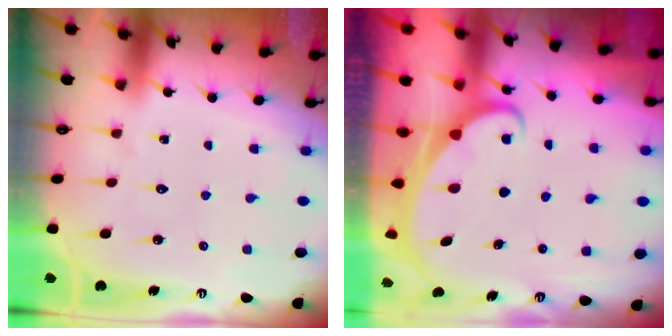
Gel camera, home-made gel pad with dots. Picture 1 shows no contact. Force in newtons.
{"total": 1.9, "press": 1.9, "slide": 0.3}